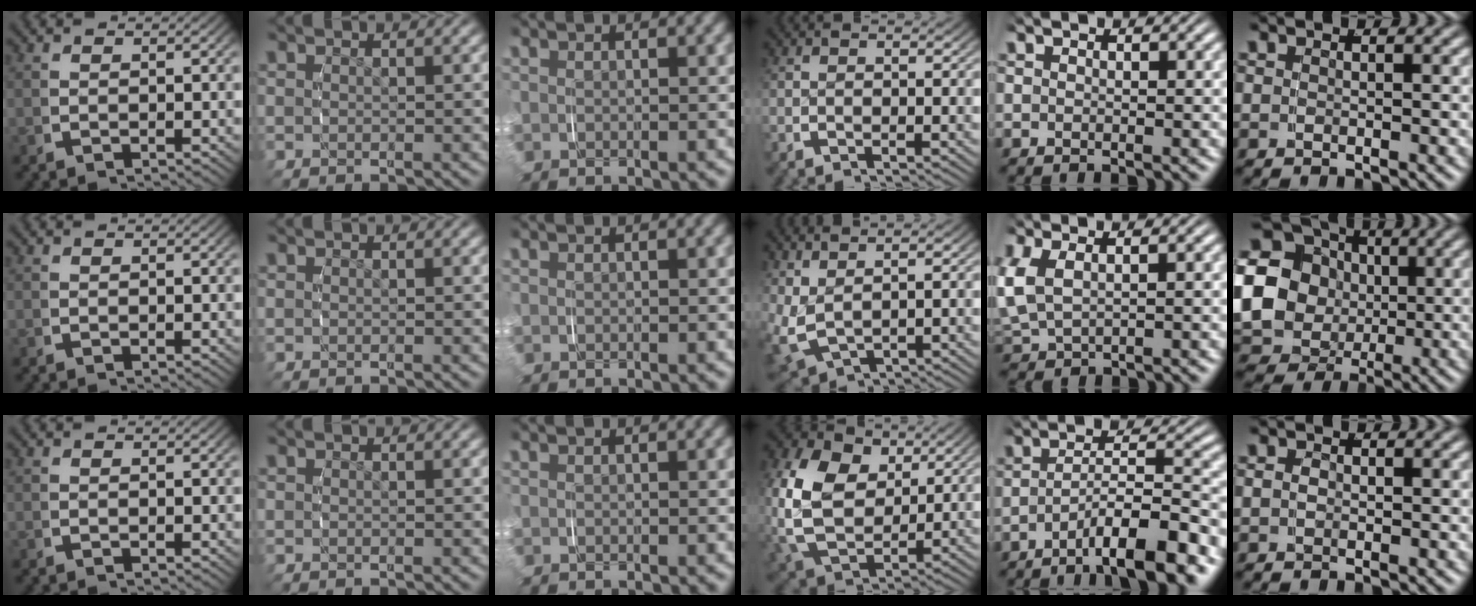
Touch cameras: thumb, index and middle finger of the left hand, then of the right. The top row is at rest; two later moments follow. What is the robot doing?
{"motion": "grasp_and_lifting", "object": "paper"}